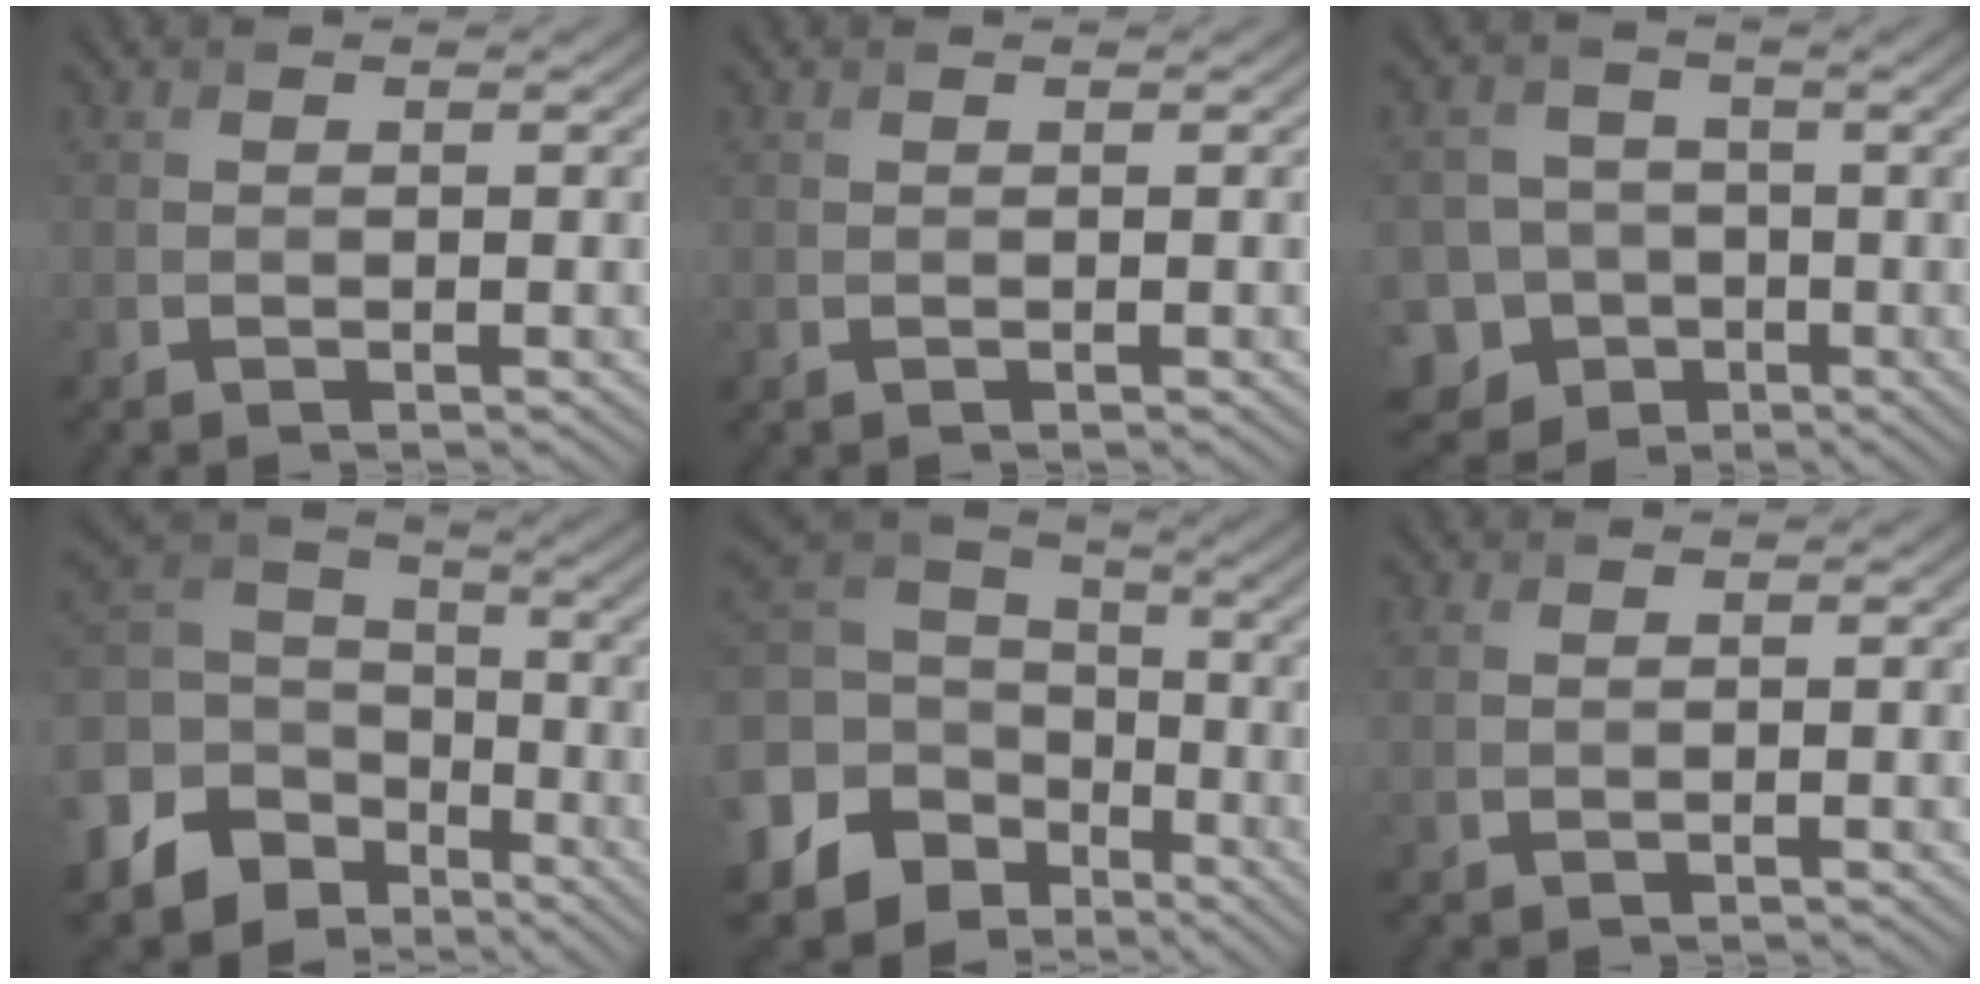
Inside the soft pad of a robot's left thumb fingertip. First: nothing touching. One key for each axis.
{"total": 0.0}
{"total": 12.5, "fx": -6.5, "fy": 10.2, "fz": 3.0, "tx": -0.099, "ty": -0.037, "tz": -0.121}
{"total": 14.3, "fx": -5.8, "fy": 11.6, "fz": 5.8, "tx": -0.215, "ty": -0.042, "tz": -0.102}
{"total": 17.0, "fx": -5.7, "fy": 14.3, "fz": 7.3, "tx": -0.242, "ty": -0.041, "tz": -0.108}
{"total": 0.8, "fx": 0.4, "fy": 0.3, "fz": 0.6, "tx": -0.018, "ty": 0.000, "tz": 0.010}